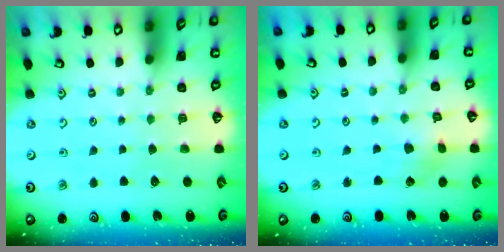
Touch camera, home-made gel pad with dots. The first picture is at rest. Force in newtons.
{"total": 3.0, "press": 3.0, "slide": 0.2}